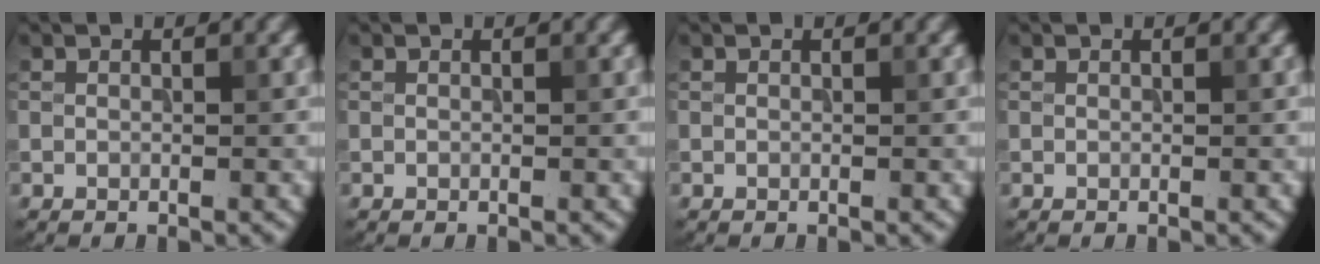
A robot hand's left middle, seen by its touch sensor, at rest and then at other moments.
{"total": 0.0}
{"total": 0.0}
{"total": 0.0}